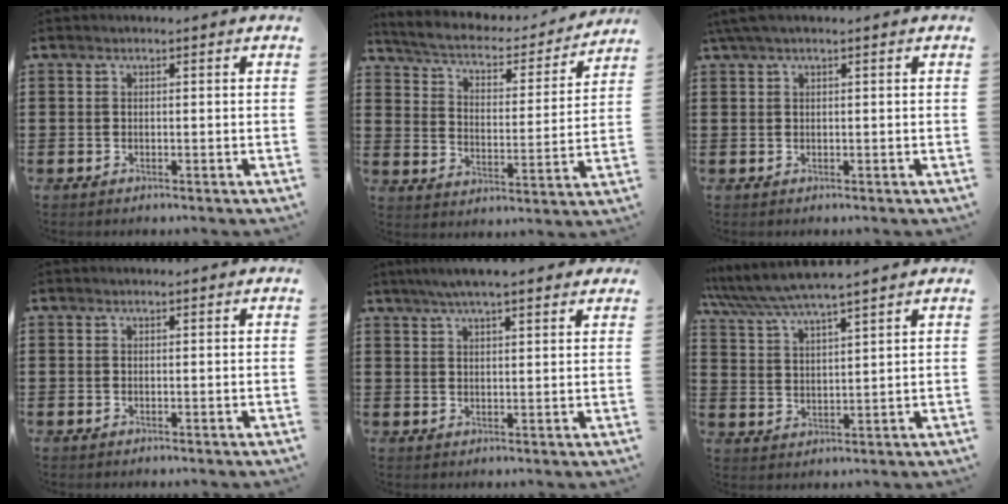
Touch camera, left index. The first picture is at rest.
{"total": 3.9, "force": [3.5, 0.9, 1.5], "torque": [-0.051, -0.028, 0.051]}
{"total": 1.4, "force": [0.6, 0.1, 1.3], "torque": [-0.025, 0.000, 0.012]}
{"total": 0.0}
{"total": 4.9, "force": [4.0, 0.5, 2.8], "torque": [-0.063, -0.002, 0.071]}
{"total": 5.1, "force": [4.7, -0.1, 1.9], "torque": [-0.054, -0.025, 0.081]}